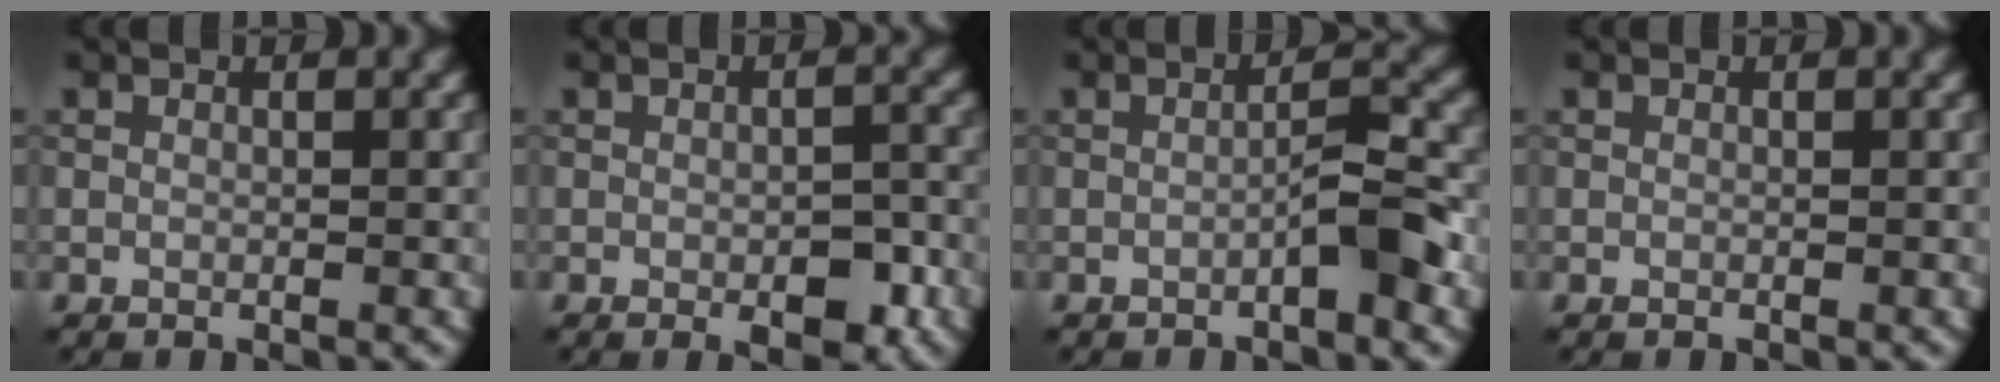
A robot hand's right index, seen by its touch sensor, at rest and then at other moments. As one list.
[{"total": 3.6, "force": [-1.5, 1.5, 3.0], "torque": [-0.037, 0.000, -0.019]}, {"total": 2.9, "force": [-1.3, 0.3, 2.6], "torque": [-0.039, 0.014, -0.023]}, {"total": 0.0}]